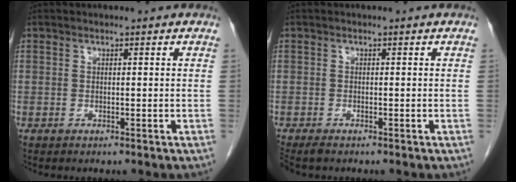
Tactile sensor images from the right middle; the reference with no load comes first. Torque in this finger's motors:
{"motor_torque": [0.57, -0.31, 0.05, 0.03]}